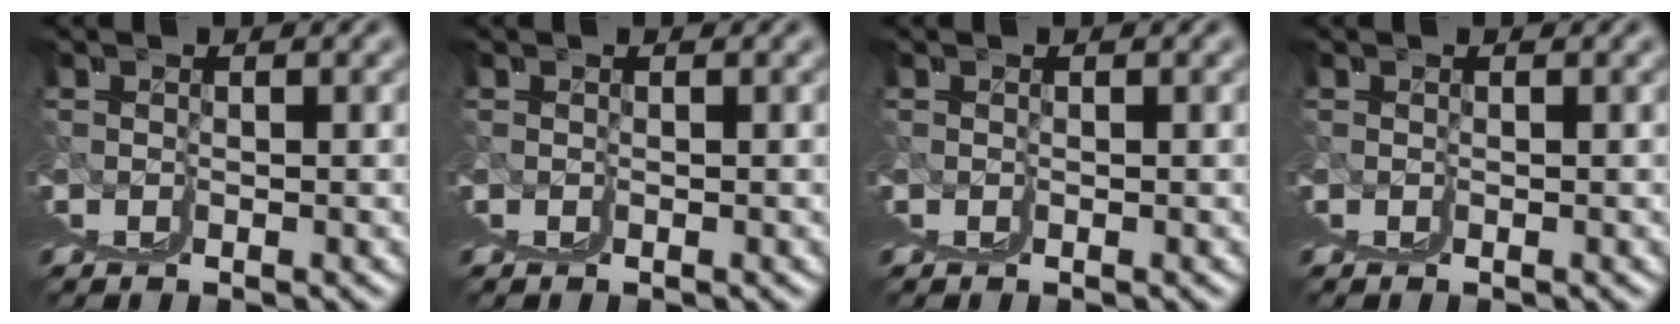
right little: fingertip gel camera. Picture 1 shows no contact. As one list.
[{"total": 0.0}, {"total": 0.0}, {"total": 0.0}]